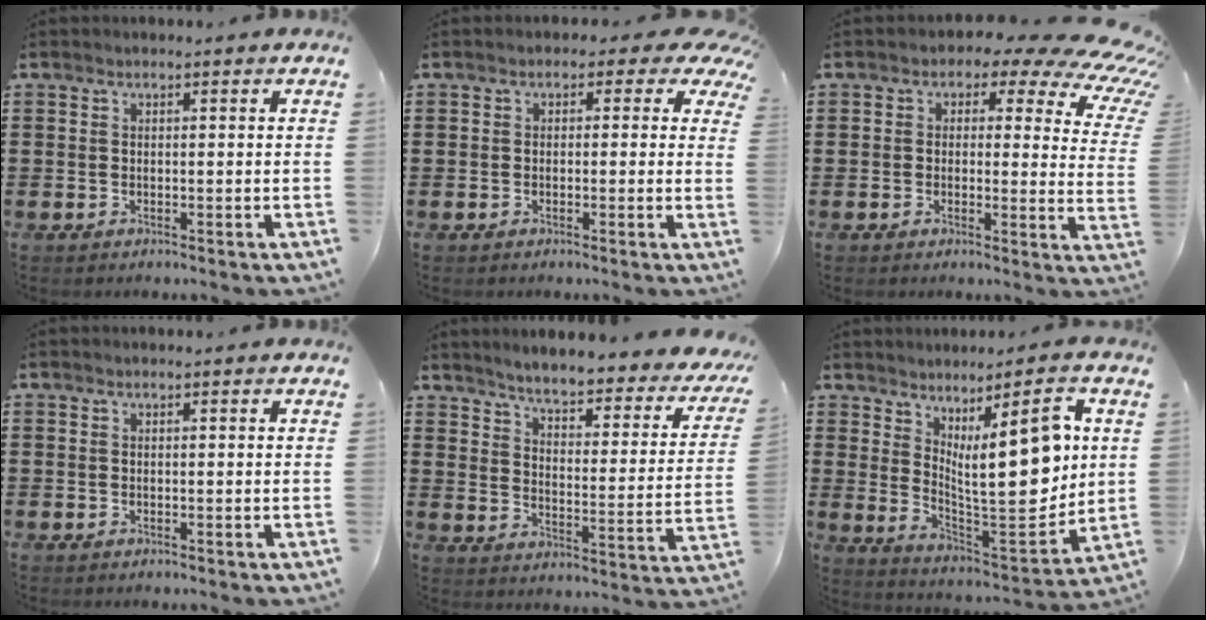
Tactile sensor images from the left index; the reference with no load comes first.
{"total": 2.3, "force": [0.3, 1.9, 1.3], "torque": [-0.025, 0.005, -0.001]}
{"total": 5.4, "force": [3.1, 3.2, 3.1], "torque": [-0.054, -0.019, 0.045]}
{"total": 0.0}
{"total": 3.8, "force": [3.5, -0.3, 1.3], "torque": [-0.046, -0.038, 0.049]}
{"total": 14.1, "force": [4.6, 4.8, 12.5], "torque": [-0.180, -0.021, 0.079]}